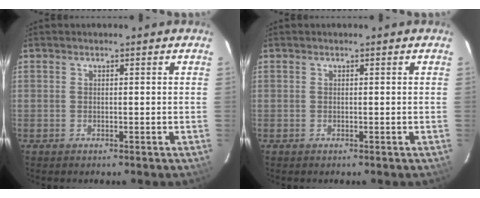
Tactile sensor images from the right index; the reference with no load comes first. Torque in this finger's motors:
{"motor_torque": [0.00, 0.00, 0.03, 0.00]}